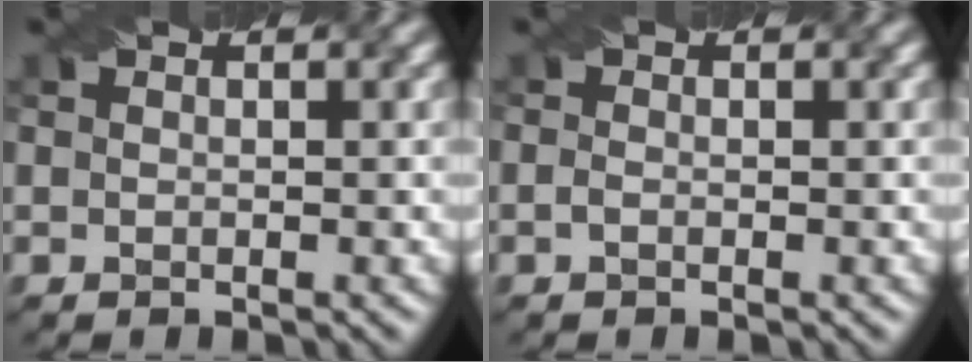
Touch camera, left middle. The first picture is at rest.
{"total": 0.6, "force": [-0.3, 0.2, 0.4], "torque": [-0.013, 0.003, -0.007]}